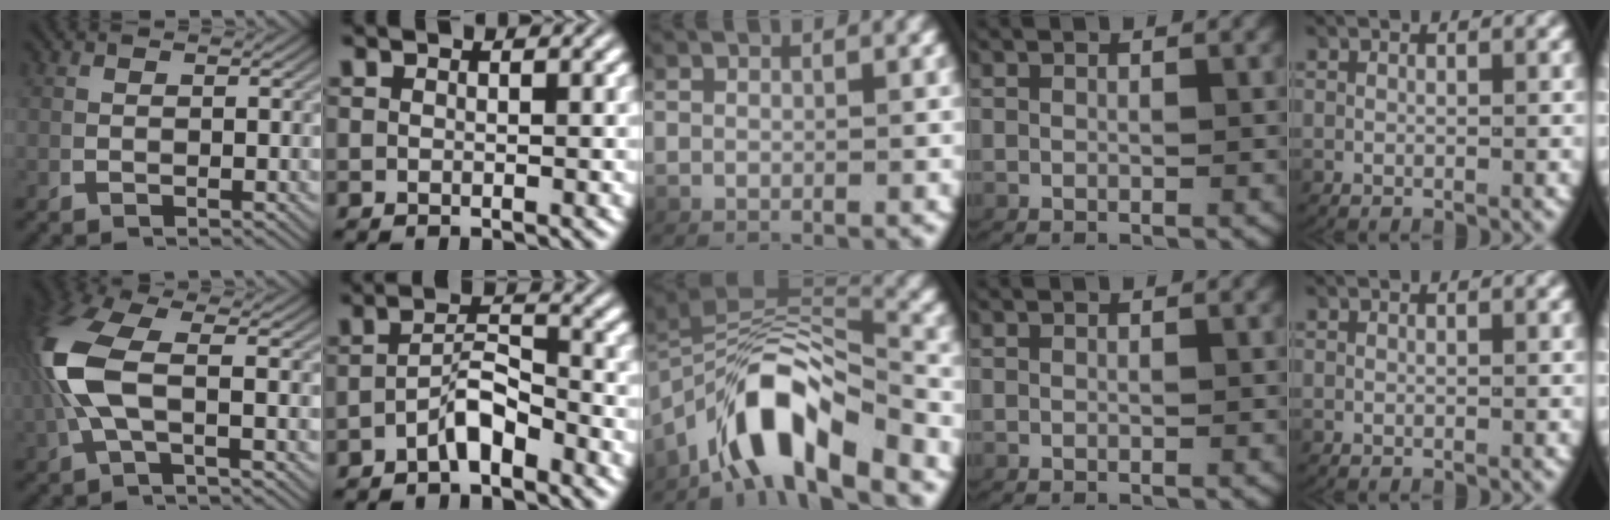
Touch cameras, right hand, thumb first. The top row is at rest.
{"thumb": {"total": 7.8, "force": [0.4, 3.8, 6.8], "torque": [-0.176, -0.009, 0.021]}, "index": {"total": 3.2, "force": [-2.4, 0.5, 2.0], "torque": [-0.014, -0.005, -0.039]}, "middle": {"total": 8.2, "force": [-3.8, 4.1, 6.0], "torque": [-0.113, -0.003, -0.059]}}